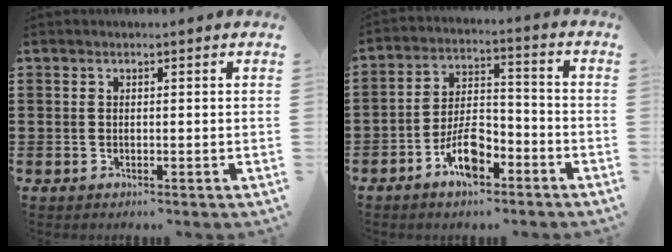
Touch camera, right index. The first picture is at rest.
{"total": 8.0, "force": [-4.7, 3.4, 5.5], "torque": [-0.111, 0.009, -0.086]}